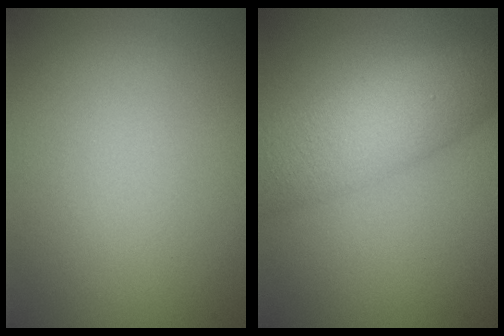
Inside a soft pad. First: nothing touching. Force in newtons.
{"total": 7.1, "press": 7.1, "slide": 0.1}